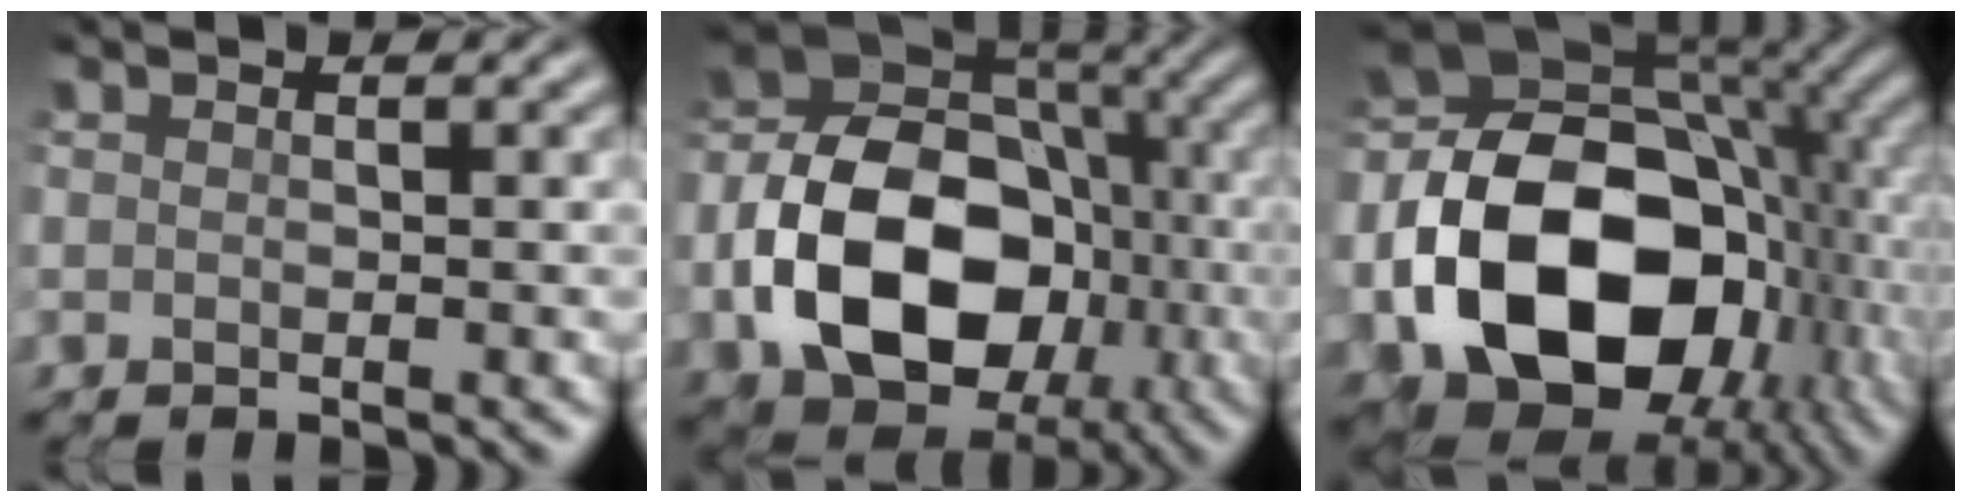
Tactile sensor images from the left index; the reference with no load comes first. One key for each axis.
{"total": 13.6, "fx": -3.5, "fy": 9.3, "fz": 9.3, "tx": -0.170, "ty": -0.003, "tz": -0.073}
{"total": 18.7, "fx": -3.5, "fy": 13.1, "fz": 12.9, "tx": -0.258, "ty": -0.029, "tz": -0.042}